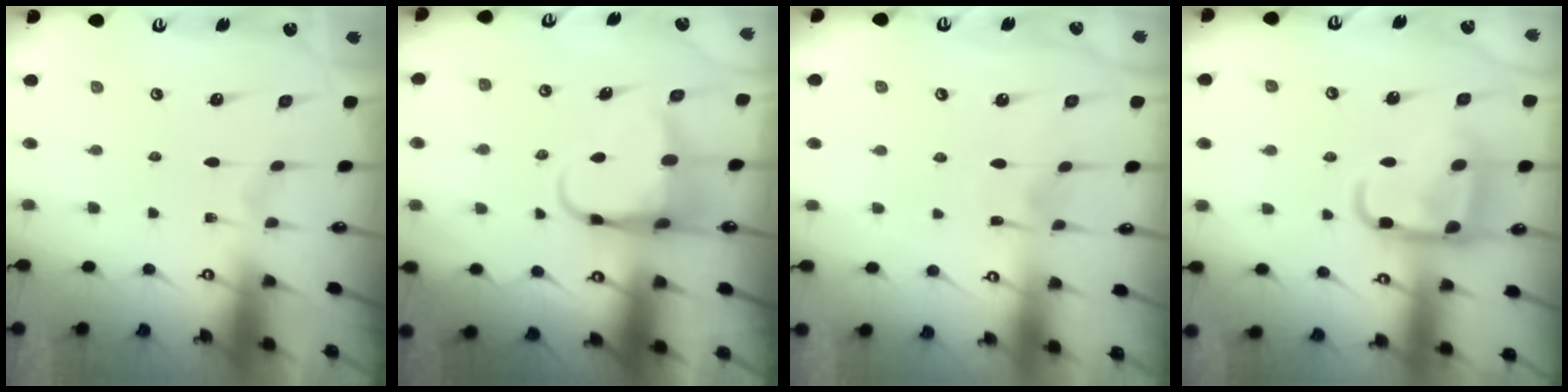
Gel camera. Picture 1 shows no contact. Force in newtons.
{"total": 6.6, "press": 6.5, "slide": 1.2}
{"total": 5.4, "press": 5.4, "slide": 0.5}
{"total": 14.7, "press": 14.6, "slide": 1.5}